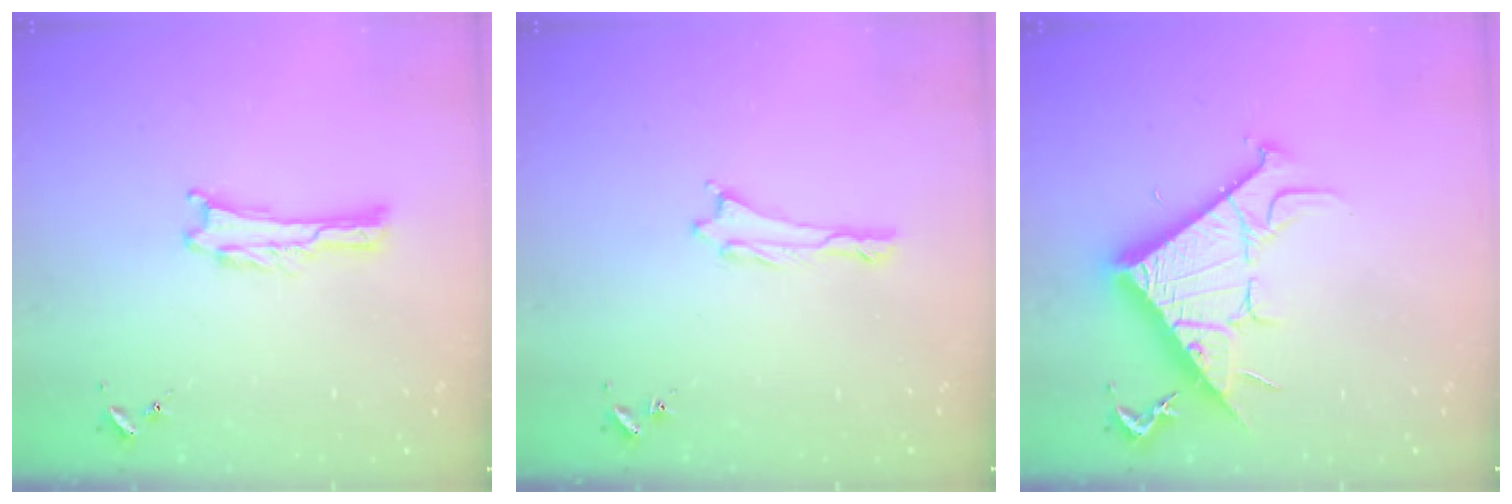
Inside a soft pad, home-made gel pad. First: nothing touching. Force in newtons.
{"total": 0.6, "press": 0.5, "slide": 0.2}
{"total": 12.4, "press": 12.4, "slide": 0.2}